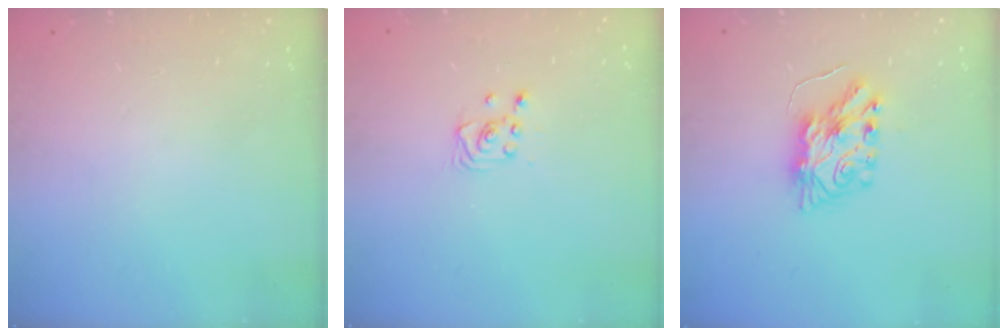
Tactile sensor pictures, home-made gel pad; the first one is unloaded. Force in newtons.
{"total": 2.6, "press": 2.6, "slide": 0.2}
{"total": 8.4, "press": 8.4, "slide": 0.5}